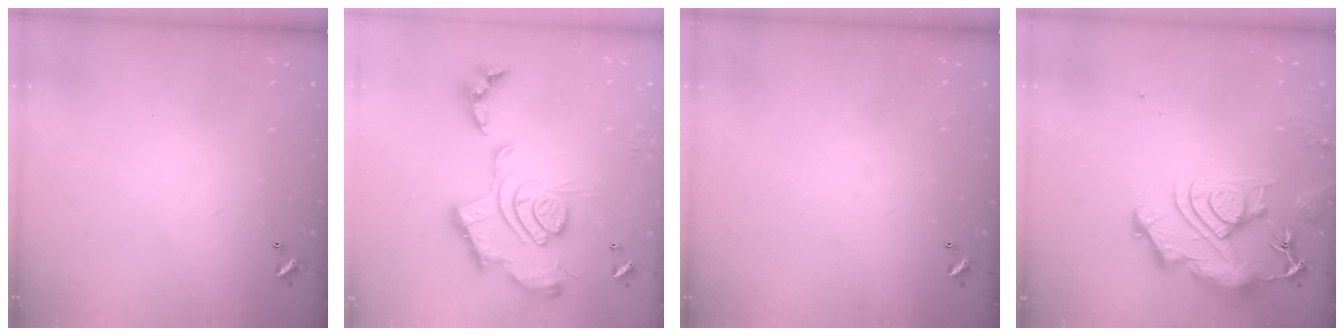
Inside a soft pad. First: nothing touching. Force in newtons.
{"total": 2.4, "press": 1.9, "slide": 1.5}
{"total": 0.0}
{"total": 12.2, "press": 12.1, "slide": 1.4}